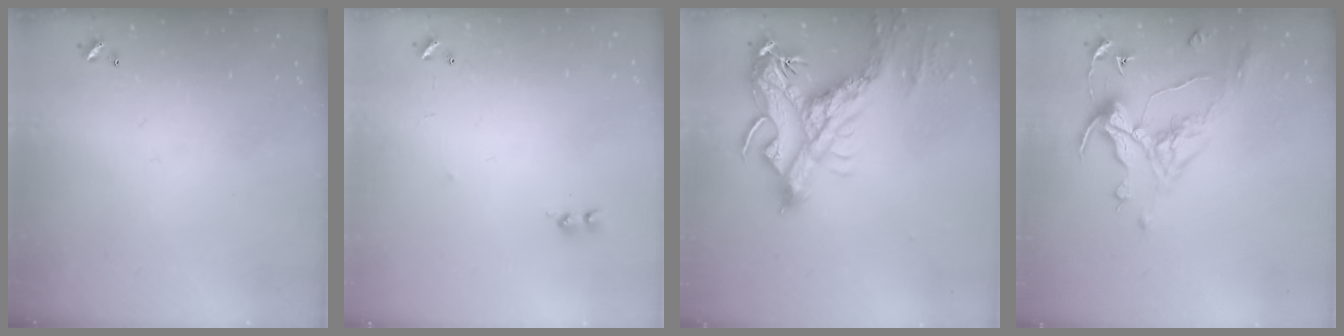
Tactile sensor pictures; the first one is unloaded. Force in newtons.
{"total": 7.6, "press": 7.6, "slide": 0.6}
{"total": 16.1, "press": 15.9, "slide": 2.7}
{"total": 1.0, "press": 0.2, "slide": 1.0}